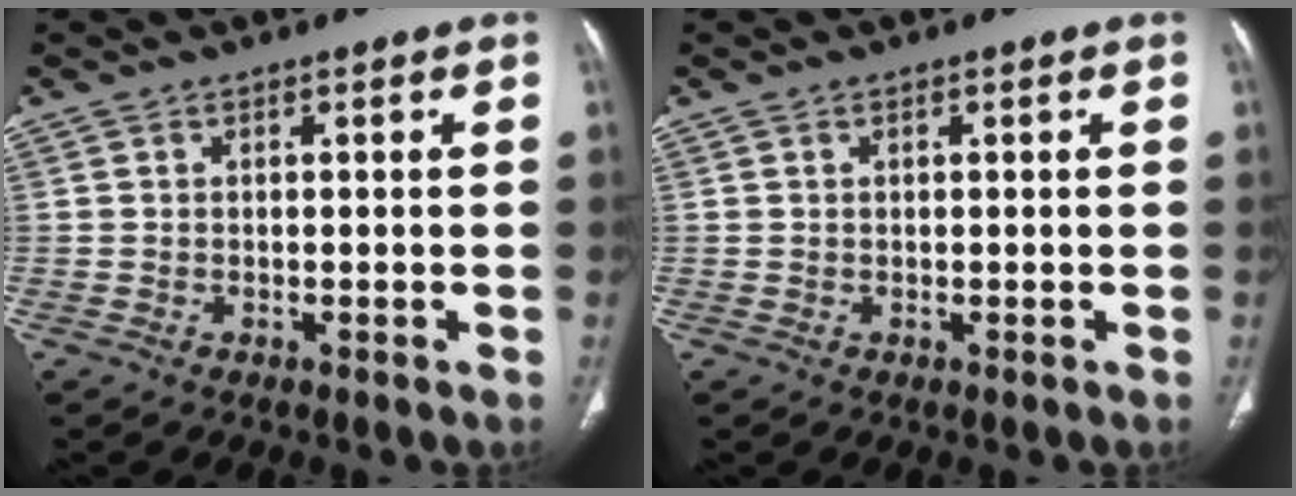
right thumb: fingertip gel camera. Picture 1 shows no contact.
{"total": 0.6, "force": [0.3, 0.2, 0.4], "torque": [-0.010, 0.004, 0.007]}